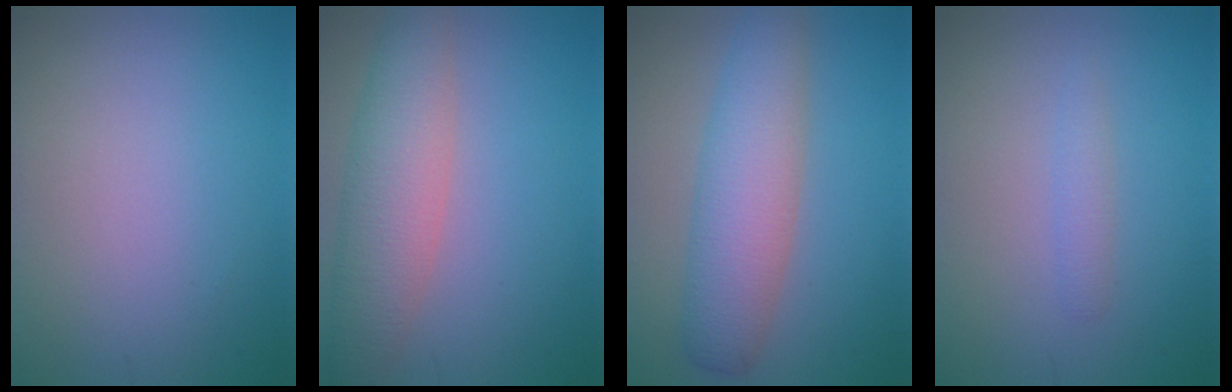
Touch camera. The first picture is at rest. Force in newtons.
{"total": 6.0, "press": 6.0, "slide": 0.1}
{"total": 6.1, "press": 6.1, "slide": 0.4}
{"total": 1.1, "press": 1.1, "slide": 0.1}